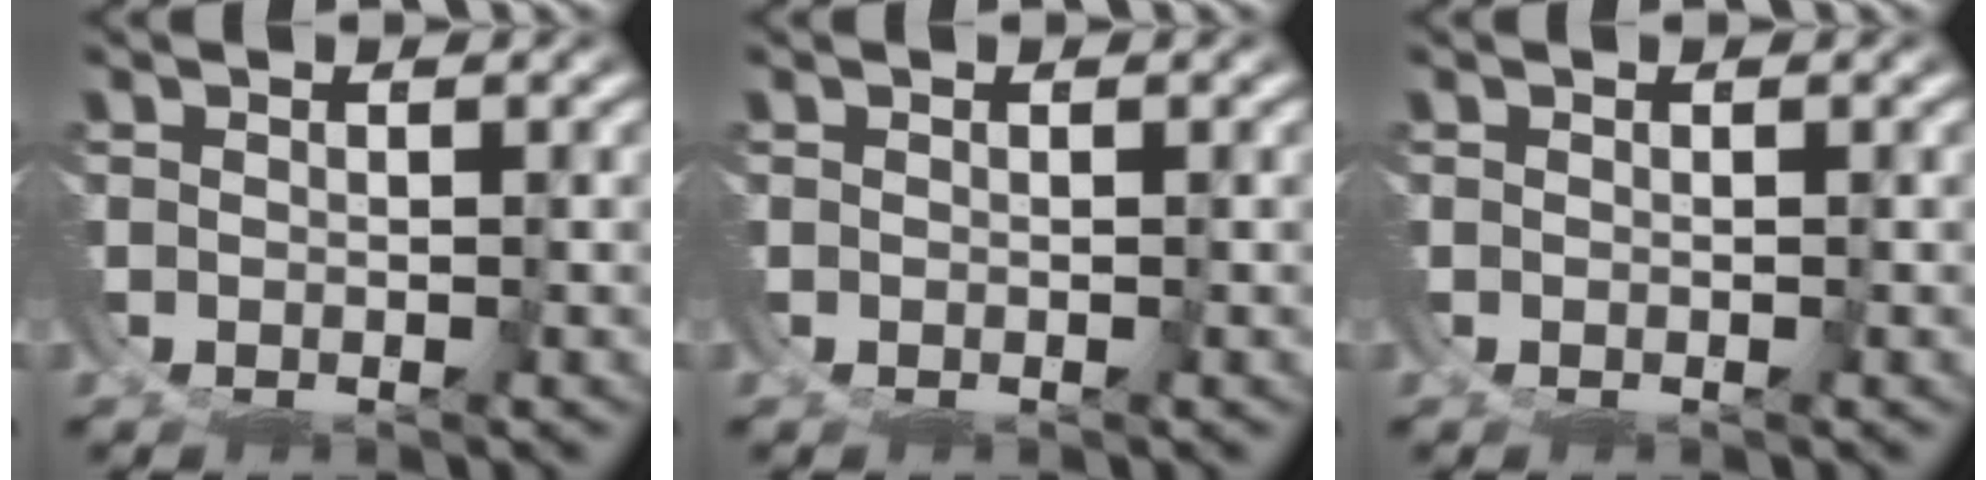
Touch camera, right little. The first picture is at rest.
{"total": 0.0}
{"total": 0.0}